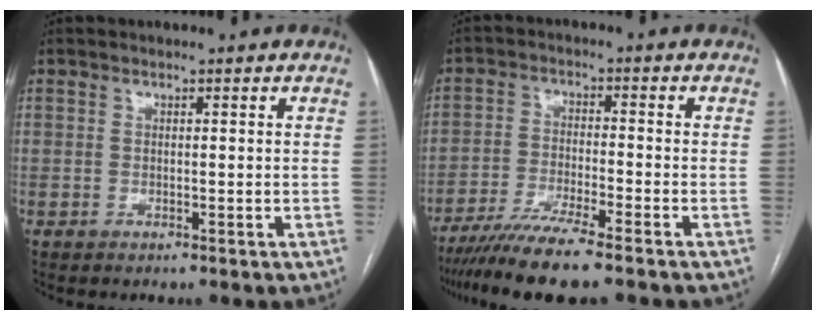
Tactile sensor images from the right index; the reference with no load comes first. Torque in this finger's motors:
{"motor_torque": [0.97, -1.02, 0.42, 0.10]}